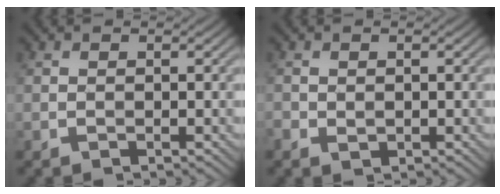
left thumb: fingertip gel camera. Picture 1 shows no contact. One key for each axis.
{"total": 1.3, "fx": -0.3, "fy": 0.9, "fz": 0.9, "tx": -0.023, "ty": -0.006, "tz": -0.002}